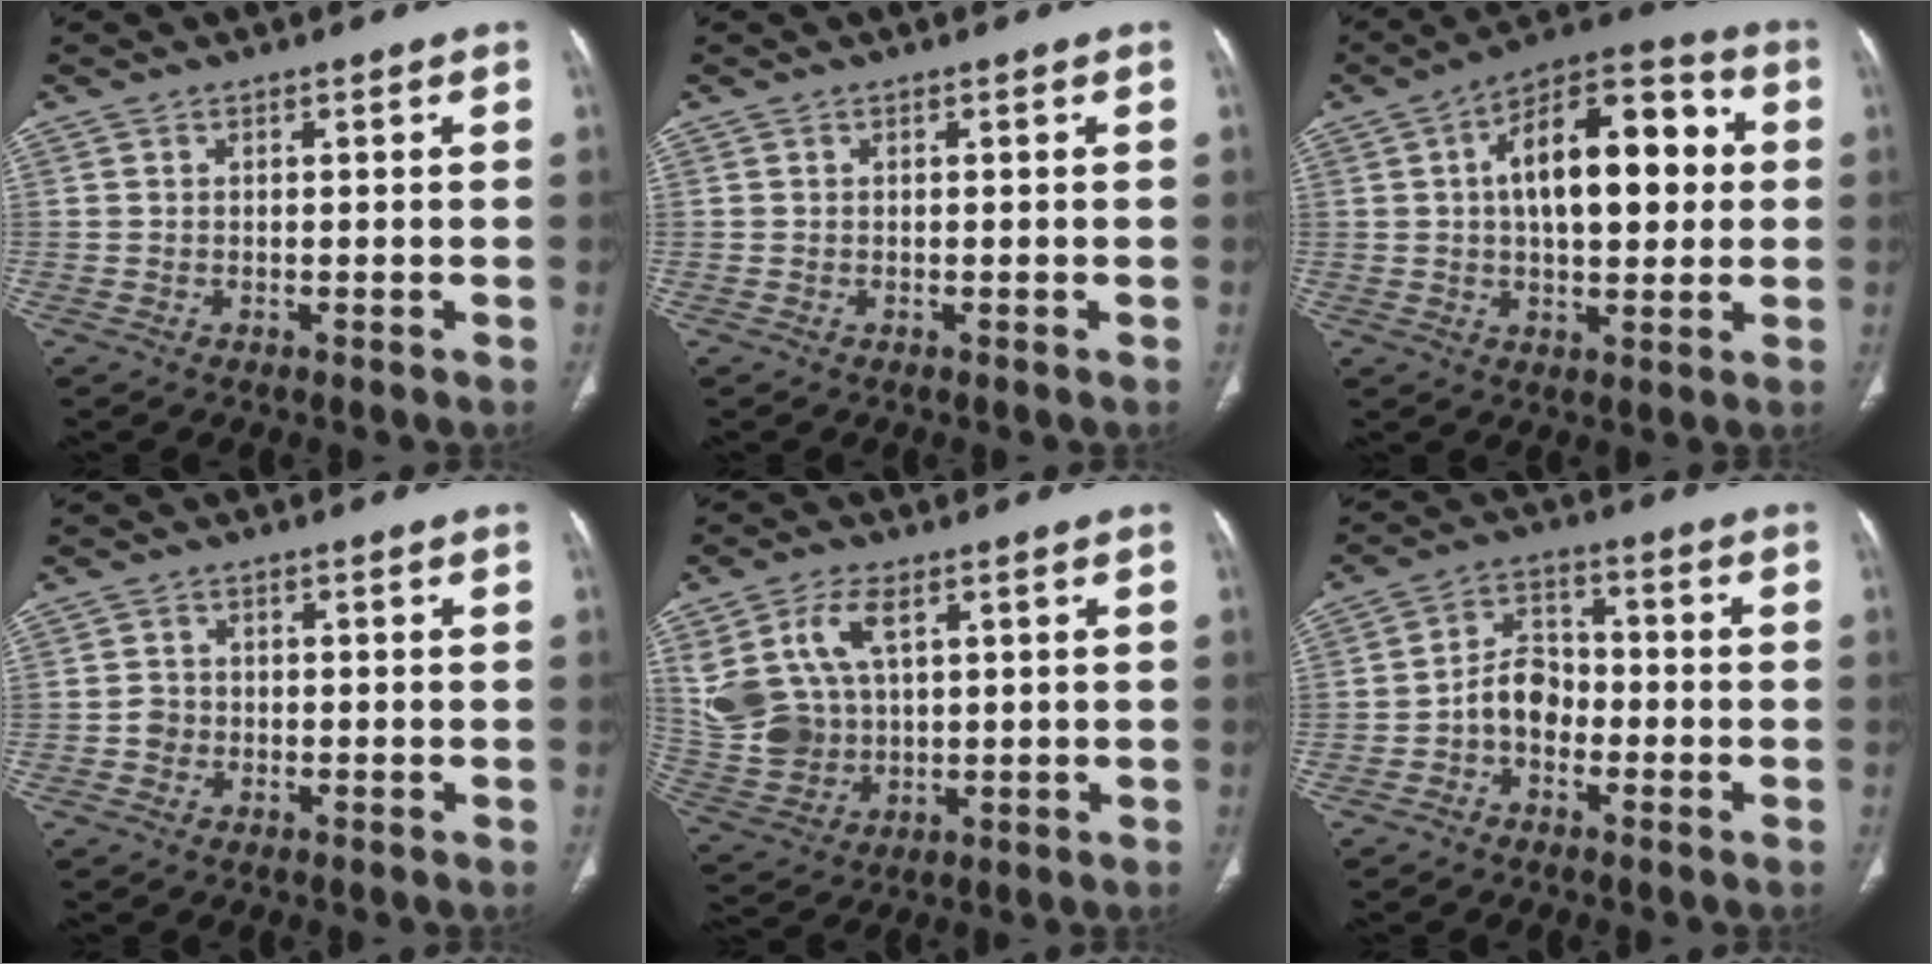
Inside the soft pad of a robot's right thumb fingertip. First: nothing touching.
{"total": 0.0}
{"total": 19.0, "force": [2.9, 9.4, 16.2], "torque": [-0.218, 0.028, 0.038]}
{"total": 1.8, "force": [-0.5, 1.7, 0.6], "torque": [-0.002, 0.007, -0.013]}
{"total": 13.3, "force": [4.8, 8.4, 9.1], "torque": [-0.183, -0.008, 0.111]}
{"total": 6.3, "force": [-2.2, 4.5, 3.8], "torque": [-0.050, 0.029, -0.052]}